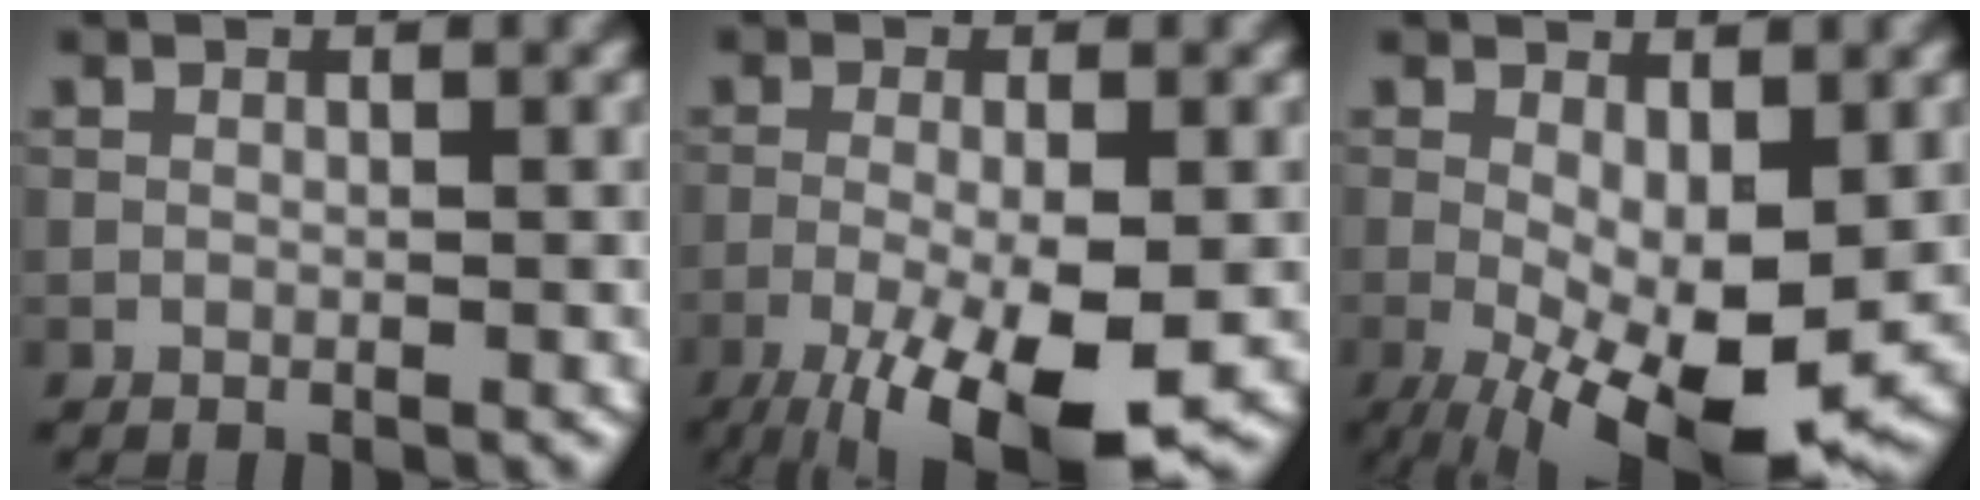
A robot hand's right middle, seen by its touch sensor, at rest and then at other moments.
{"total": 9.4, "force": [-4.3, 2.5, 8.0], "torque": [-0.143, -0.017, -0.066]}
{"total": 10.5, "force": [-2.9, 4.0, 9.3], "torque": [-0.165, -0.020, -0.039]}